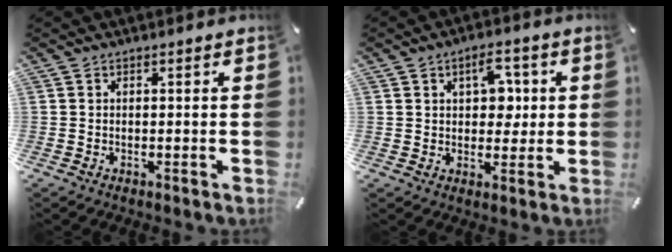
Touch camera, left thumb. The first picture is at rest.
{"total": 7.3, "force": [1.9, 5.2, 4.9], "torque": [-0.056, -0.004, 0.025]}